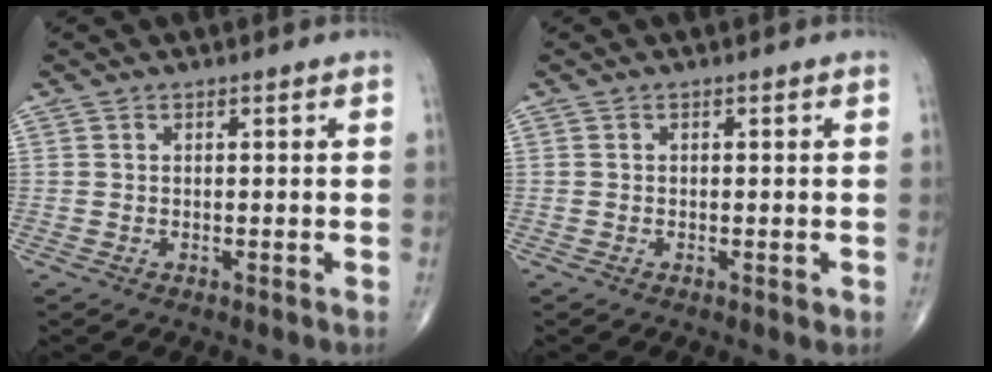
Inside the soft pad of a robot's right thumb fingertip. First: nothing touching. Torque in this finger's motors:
{"motor_torque": [0.04, 0.19, -0.06, -0.02, 0.01]}